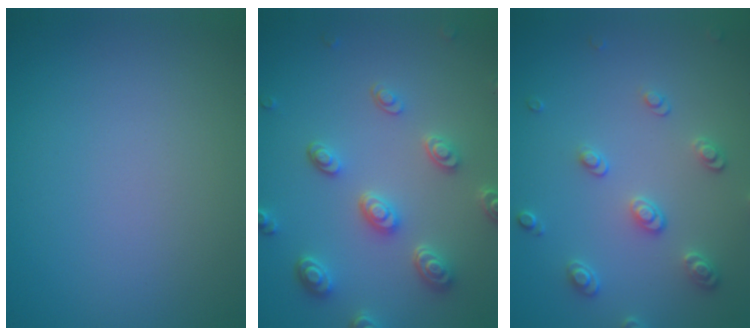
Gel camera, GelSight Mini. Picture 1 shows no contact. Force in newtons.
{"total": 4.6, "press": 3.8, "slide": 2.7}
{"total": 2.7, "press": 2.6, "slide": 0.4}